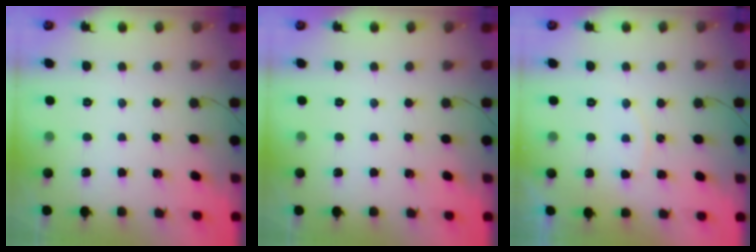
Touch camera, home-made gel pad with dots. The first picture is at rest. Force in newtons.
{"total": 0.0}
{"total": 5.9, "press": 5.9, "slide": 0.6}